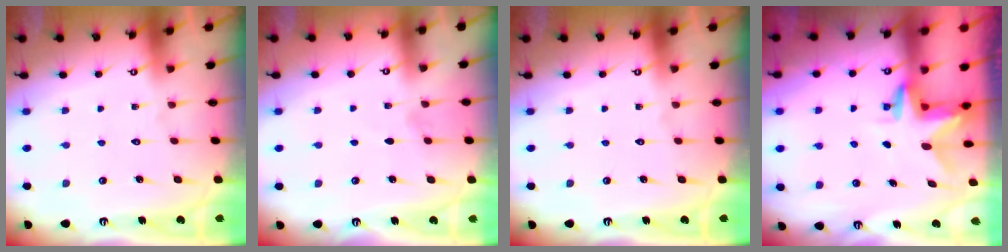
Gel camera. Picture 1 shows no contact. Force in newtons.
{"total": 4.6, "press": 4.0, "slide": 2.3}
{"total": 0.0}
{"total": 2.9, "press": 2.9, "slide": 0.2}